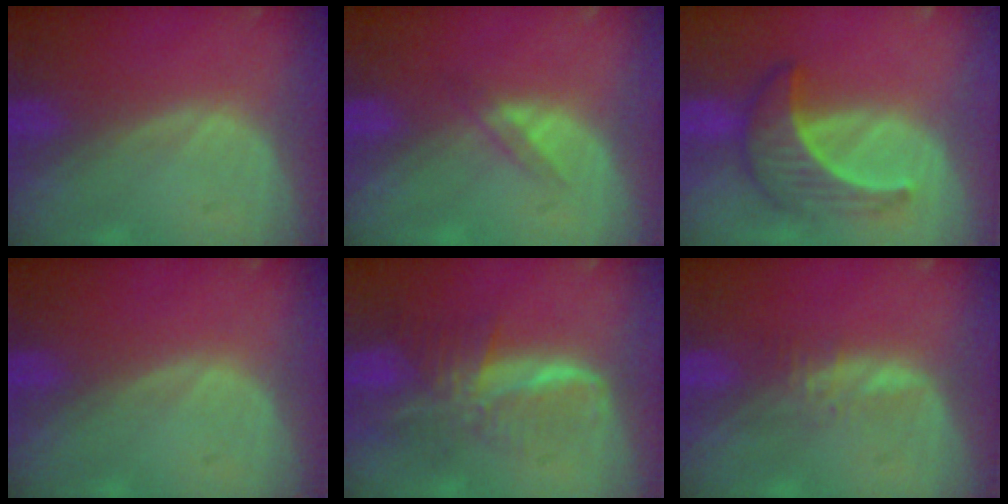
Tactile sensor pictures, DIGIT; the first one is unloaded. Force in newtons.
{"total": 1.9, "press": 1.7, "slide": 1.0}
{"total": 6.7, "press": 6.1, "slide": 2.6}
{"total": 0.0}
{"total": 7.9, "press": 6.8, "slide": 3.9}
{"total": 2.2, "press": 2.1, "slide": 0.2}